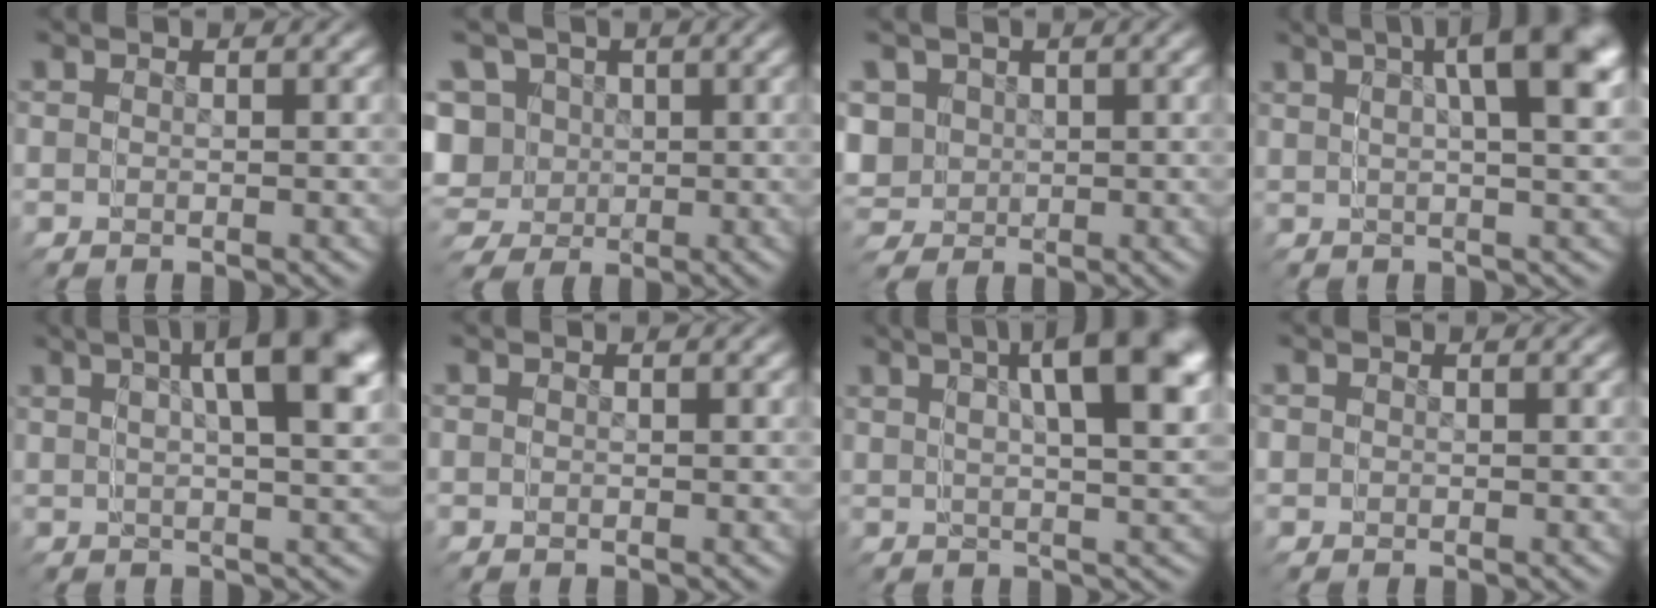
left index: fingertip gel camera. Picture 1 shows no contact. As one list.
[{"total": 11.1, "force": [0.2, 10.7, 3.1], "torque": [-0.106, -0.051, 0.013]}, {"total": 8.0, "force": [0.8, 7.9, 1.4], "torque": [-0.075, -0.038, 0.022]}, {"total": 4.4, "force": [1.4, 0.6, 4.1], "torque": [-0.044, 0.028, 0.016]}, {"total": 4.4, "force": [1.7, 0.6, 4.1], "torque": [-0.042, 0.027, 0.019]}, {"total": 0.0}, {"total": 4.9, "force": [2.1, 0.7, 4.4], "torque": [-0.046, 0.028, 0.025]}, {"total": 1.0, "force": [0.0, 1.0, -0.1], "torque": [0.002, -0.008, 0.002]}]